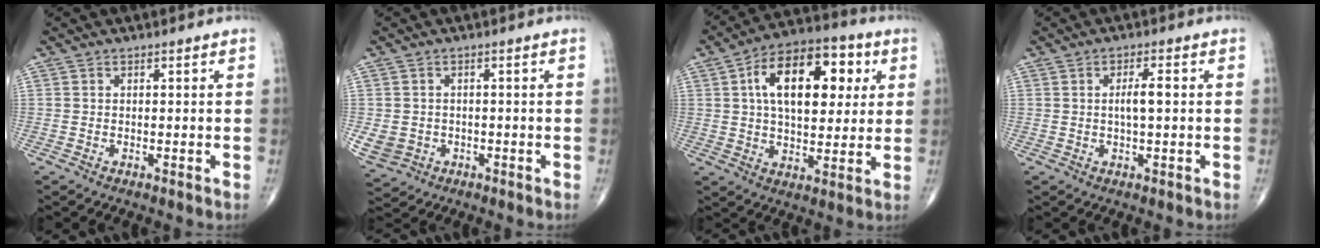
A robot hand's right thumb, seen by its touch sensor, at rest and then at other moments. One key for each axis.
{"total": 5.3, "fx": -1.3, "fy": 4.7, "fz": 1.8, "tx": -0.042, "ty": 0.005, "tz": -0.011}
{"total": 18.6, "fx": 4.9, "fy": 10.4, "fz": 14.7, "tx": -0.192, "ty": 0.010, "tz": 0.072}
{"total": 3.5, "fx": 0.3, "fy": 1.0, "fz": 3.4, "tx": -0.062, "ty": 0.003, "tz": 0.003}